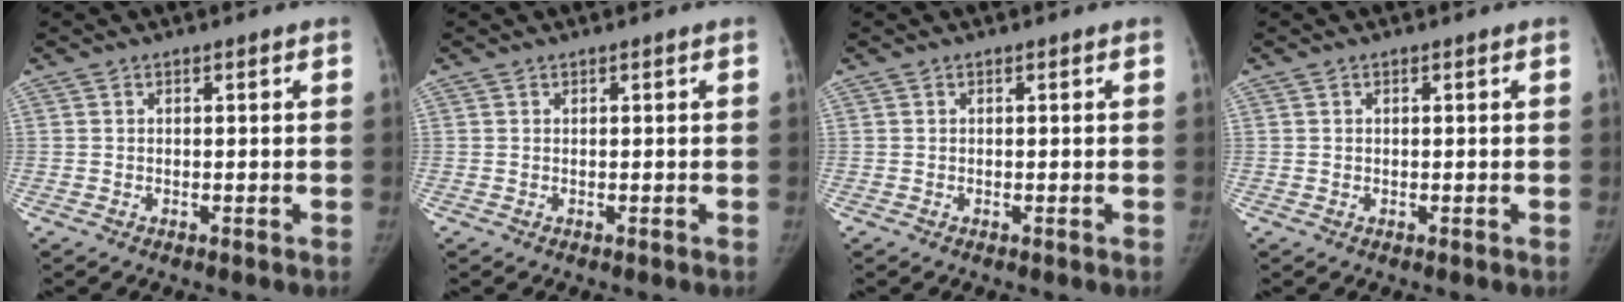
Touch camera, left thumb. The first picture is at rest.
{"total": 0.0}
{"total": 0.0}
{"total": 0.0}